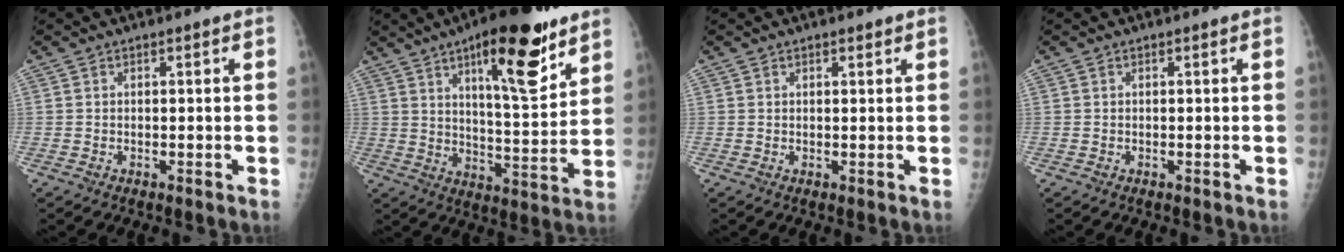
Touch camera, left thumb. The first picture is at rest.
{"total": 18.1, "force": [10.3, 5.2, 14.0], "torque": [-0.177, -0.056, 0.158]}
{"total": 1.0, "force": [0.7, 0.5, 0.6], "torque": [-0.006, -0.003, 0.009]}
{"total": 0.0}